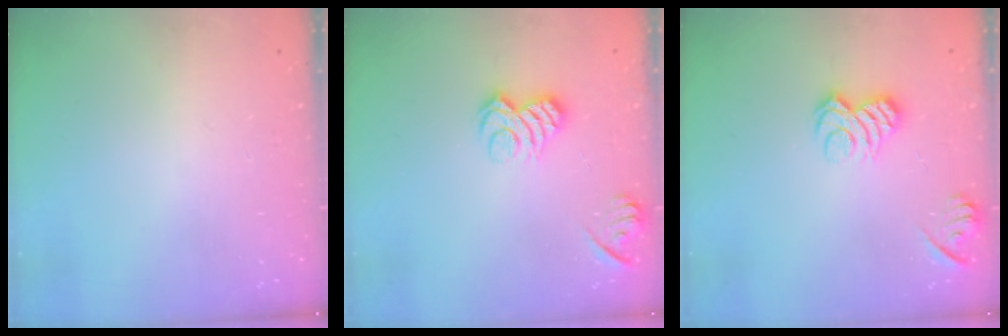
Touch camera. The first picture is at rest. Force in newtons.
{"total": 8.7, "press": 8.7, "slide": 0.3}
{"total": 8.7, "press": 8.7, "slide": 0.3}